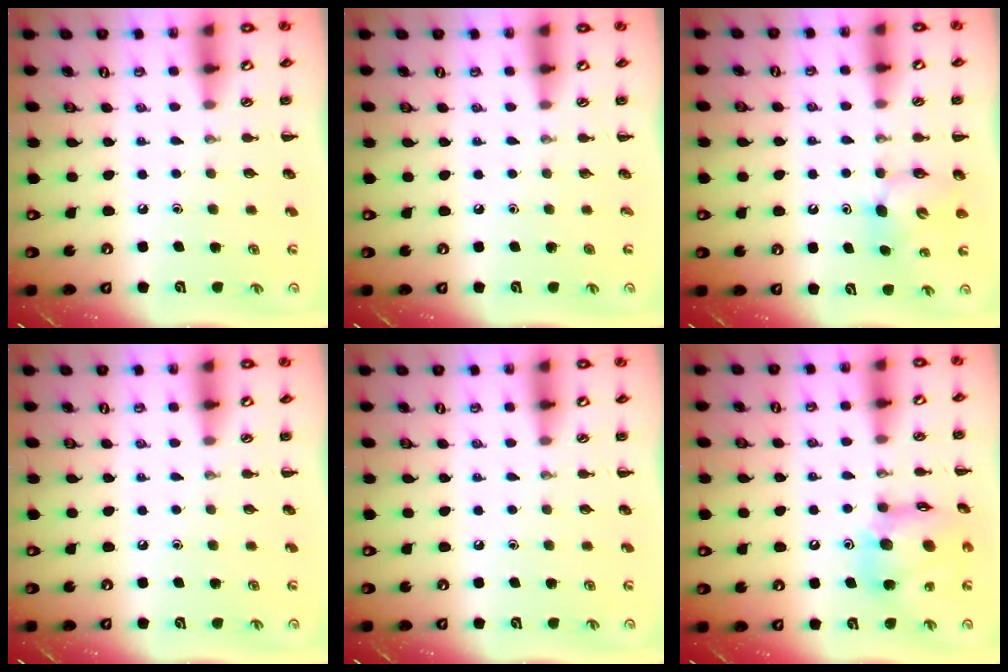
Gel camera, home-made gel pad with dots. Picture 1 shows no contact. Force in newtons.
{"total": 0.0}
{"total": 5.5, "press": 5.4, "slide": 0.7}
{"total": 0.0}
{"total": 0.0}
{"total": 15.3, "press": 15.1, "slide": 2.5}